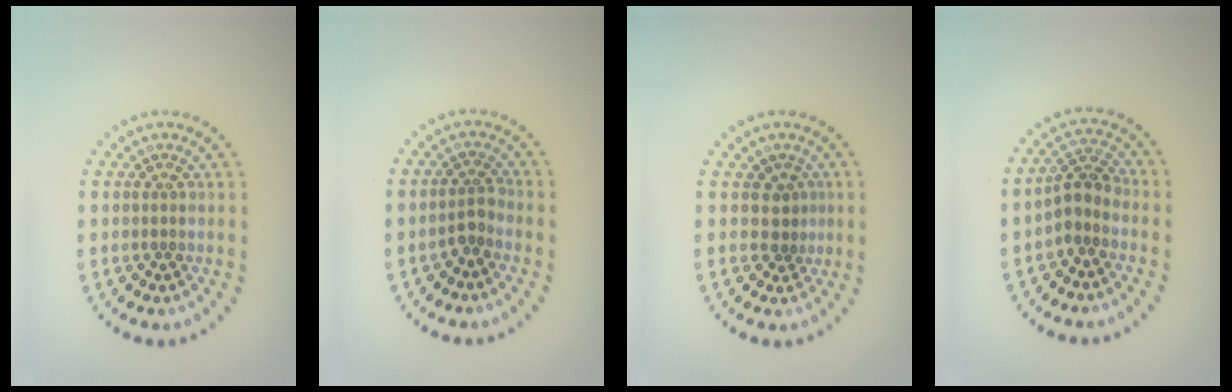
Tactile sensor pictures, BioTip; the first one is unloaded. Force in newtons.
{"total": 1.6, "press": 1.1, "slide": 1.1}
{"total": 1.3, "press": 1.0, "slide": 0.8}
{"total": 2.7, "press": 2.1, "slide": 1.7}